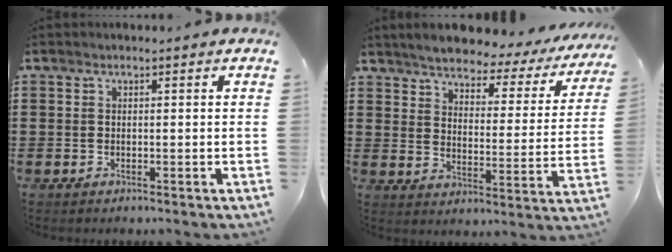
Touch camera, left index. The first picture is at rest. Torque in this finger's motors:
{"motor_torque": [2.14, 0.00, 1.05, 0.21]}